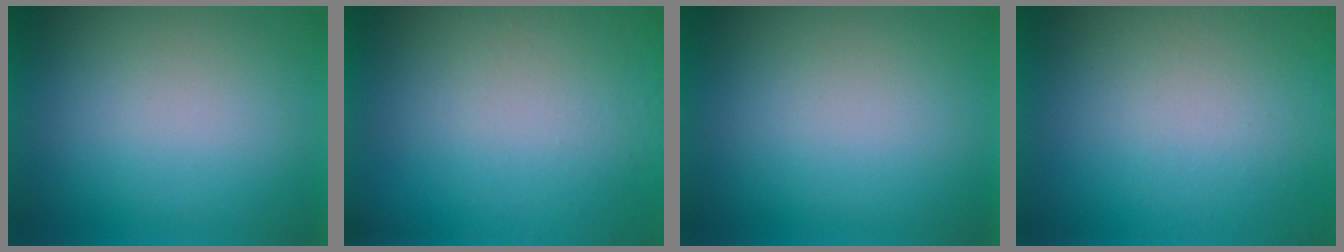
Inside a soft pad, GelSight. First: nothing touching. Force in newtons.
{"total": 5.0}
{"total": 0.0}
{"total": 1.2}